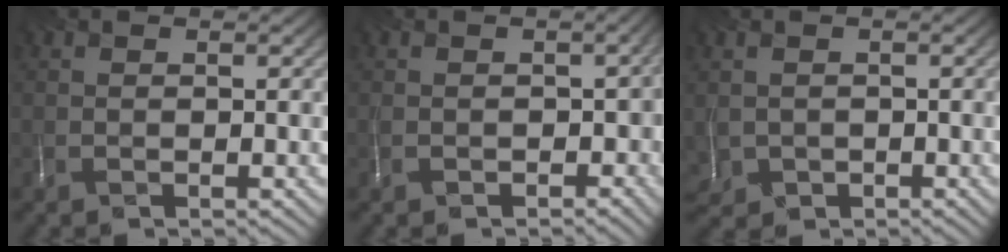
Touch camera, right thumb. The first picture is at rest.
{"total": 4.0, "force": [-2.0, 2.8, 2.0], "torque": [-0.028, -0.017, -0.030]}
{"total": 2.1, "force": [0.1, 1.9, 0.9], "torque": [-0.040, -0.006, 0.007]}